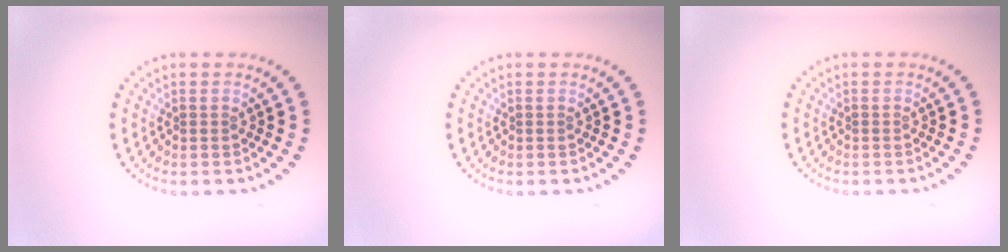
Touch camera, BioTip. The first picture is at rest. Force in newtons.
{"total": 0.0}
{"total": 0.0}